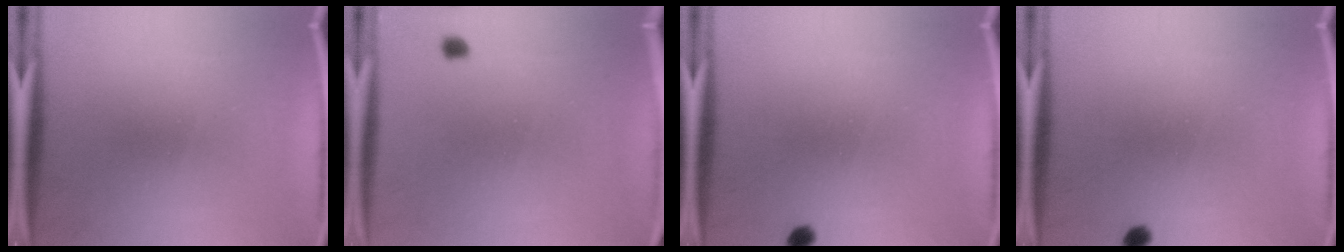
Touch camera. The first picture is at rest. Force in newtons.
{"total": 1.0}
{"total": 1.3}
{"total": 1.3}